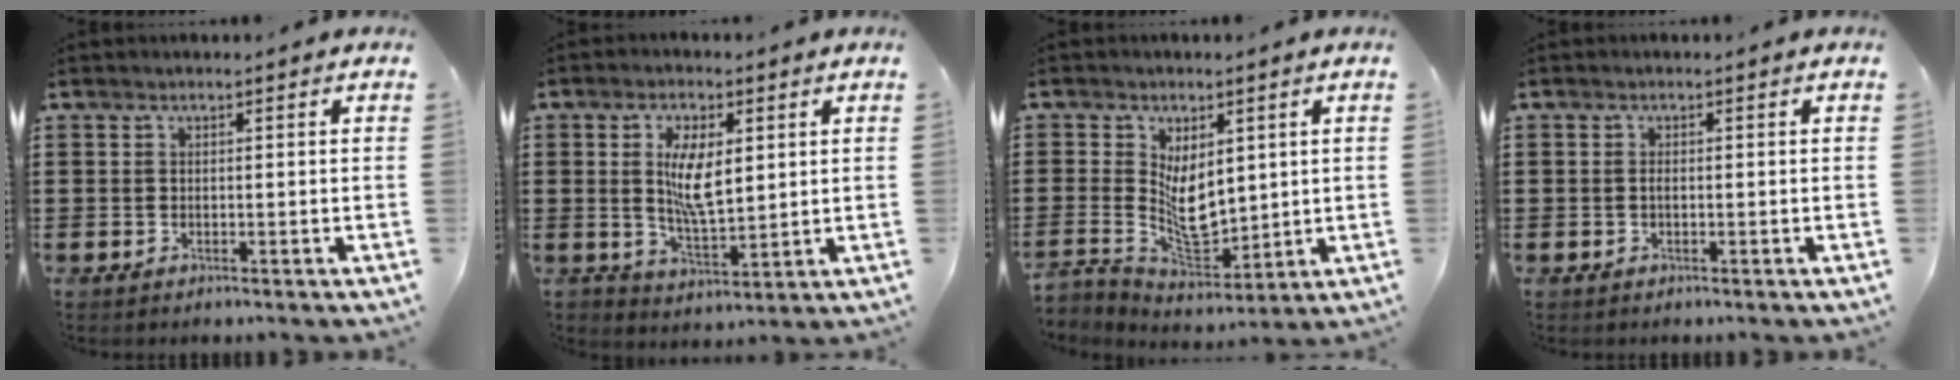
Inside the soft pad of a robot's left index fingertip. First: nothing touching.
{"total": 7.2, "force": [1.6, 3.3, 6.2], "torque": [-0.110, 0.002, 0.024]}
{"total": 6.1, "force": [1.5, 4.6, 3.7], "torque": [-0.064, -0.002, 0.030]}
{"total": 0.7, "force": [-0.2, 0.3, 0.6], "torque": [-0.014, -0.004, -0.002]}